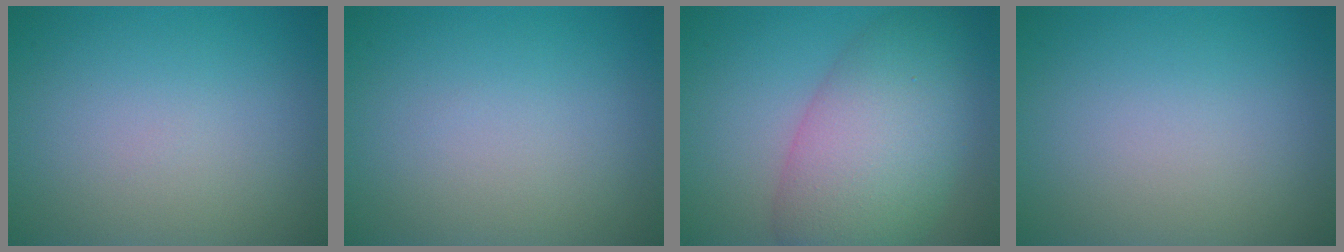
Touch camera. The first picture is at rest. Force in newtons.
{"total": 0.0}
{"total": 9.1, "press": 9.1, "slide": 0.1}
{"total": 0.0}